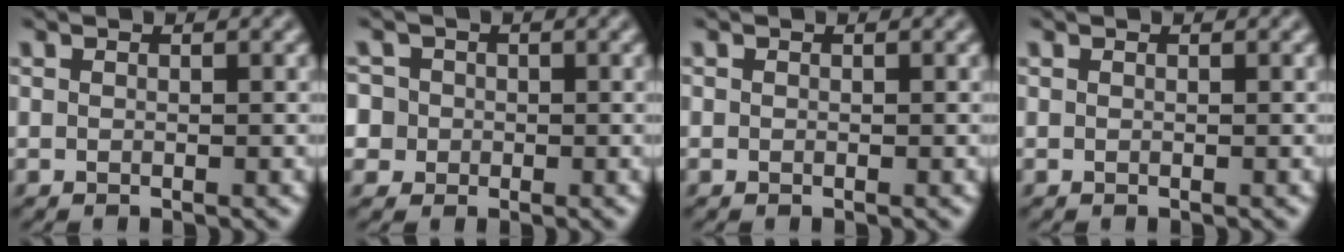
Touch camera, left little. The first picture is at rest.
{"total": 5.0, "force": [0.7, 4.7, 1.7], "torque": [-0.037, 0.036, -0.012]}
{"total": 0.0}
{"total": 0.0}